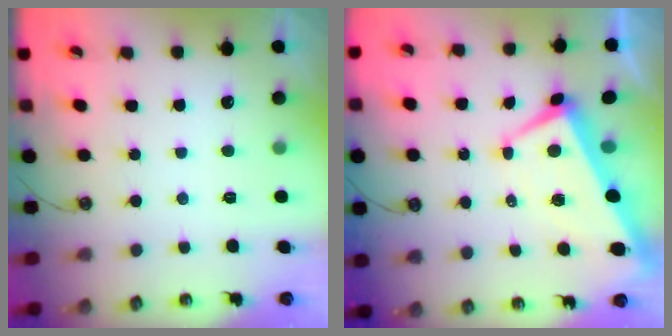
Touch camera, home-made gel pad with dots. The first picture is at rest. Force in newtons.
{"total": 1.4, "press": 1.1, "slide": 0.8}